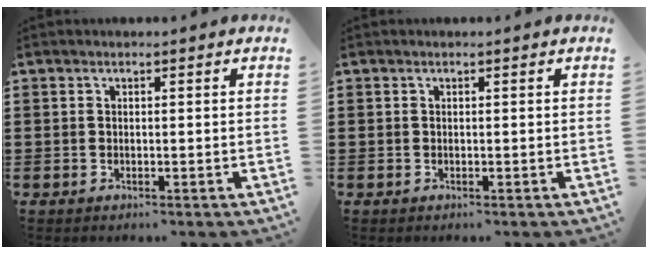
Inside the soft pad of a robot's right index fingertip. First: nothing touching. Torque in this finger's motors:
{"motor_torque": [-0.11, 0.11, 0.00, 0.00]}